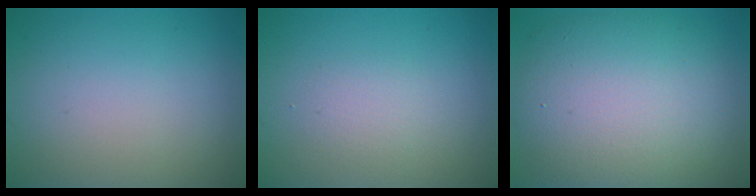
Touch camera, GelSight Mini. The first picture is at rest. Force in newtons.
{"total": 1.4, "press": 1.4, "slide": 0.1}
{"total": 11.3, "press": 11.3, "slide": 0.8}